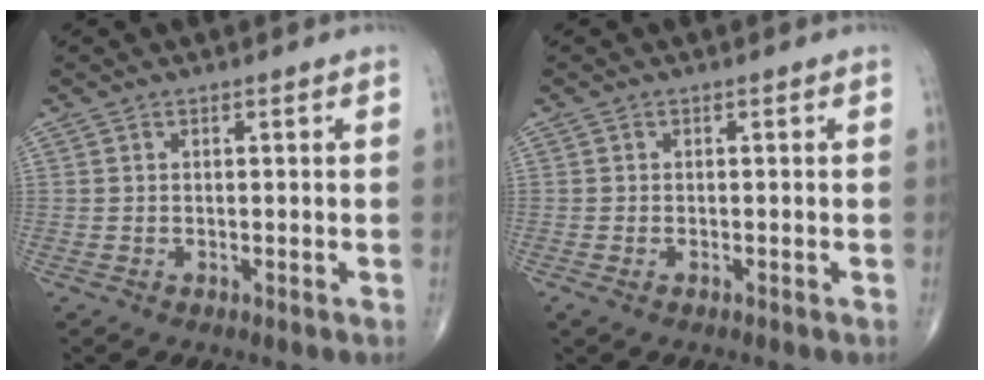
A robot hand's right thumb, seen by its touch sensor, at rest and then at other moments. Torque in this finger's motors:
{"motor_torque": [1.13, 0.98, -0.11, -0.18, -0.03]}